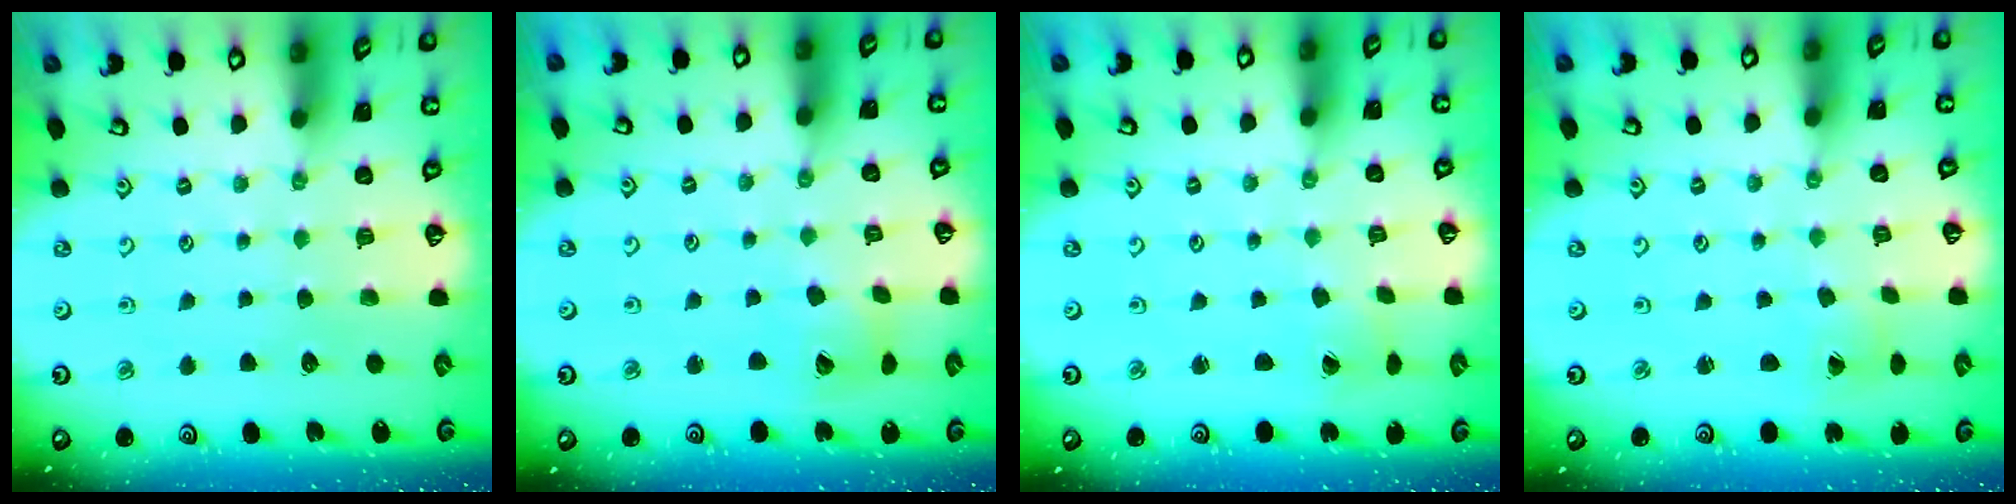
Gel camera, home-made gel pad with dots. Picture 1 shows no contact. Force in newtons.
{"total": 7.0, "press": 7.0, "slide": 1.0}
{"total": 1.2, "press": 1.2, "slide": 0.2}
{"total": 0.5, "press": 0.5, "slide": 0.1}